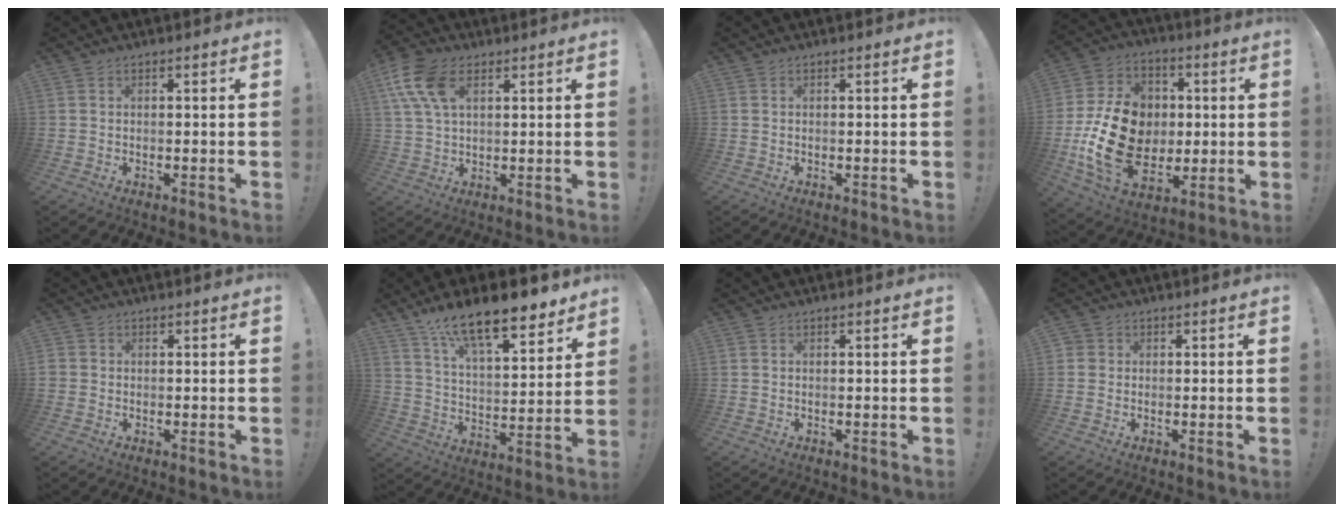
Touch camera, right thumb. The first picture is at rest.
{"total": 12.4, "force": [5.1, 7.5, 8.4], "torque": [-0.166, -0.009, 0.098]}
{"total": 0.0}
{"total": 22.2, "force": [-1.7, 16.9, 14.3], "torque": [-0.265, 0.011, -0.007]}
{"total": 1.5, "force": [0.0, 1.4, 0.5], "torque": [-0.006, 0.005, 0.002]}
{"total": 16.4, "force": [12.7, 4.6, 9.3], "torque": [-0.162, -0.092, 0.222]}
{"total": 0.0}
{"total": 2.0, "force": [0.3, 1.9, 0.6], "torque": [-0.005, 0.001, 0.006]}